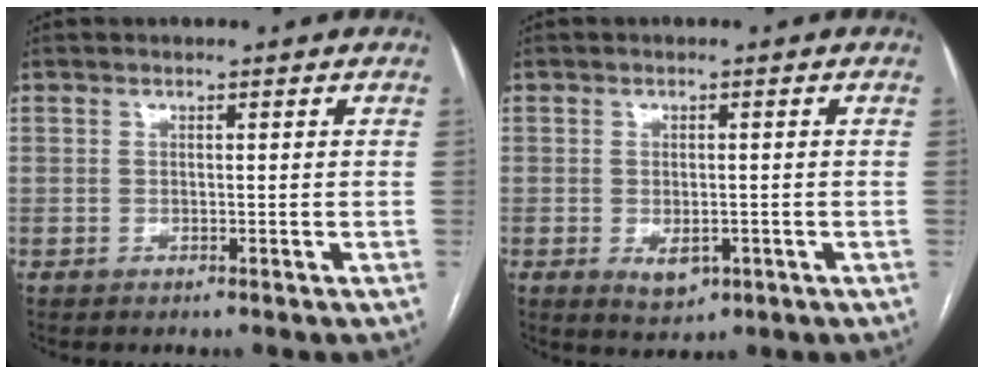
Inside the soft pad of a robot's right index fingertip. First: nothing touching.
{"total": 3.6, "force": [-1.2, 2.0, 2.8], "torque": [-0.043, -0.003, -0.007]}